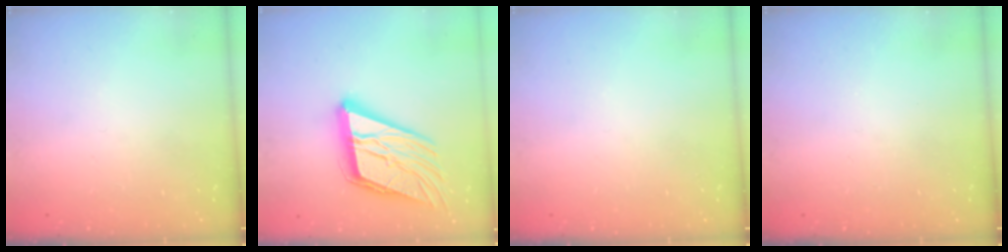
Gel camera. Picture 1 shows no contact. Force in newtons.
{"total": 19.2, "press": 19.0, "slide": 2.8}
{"total": 0.0}
{"total": 0.0}